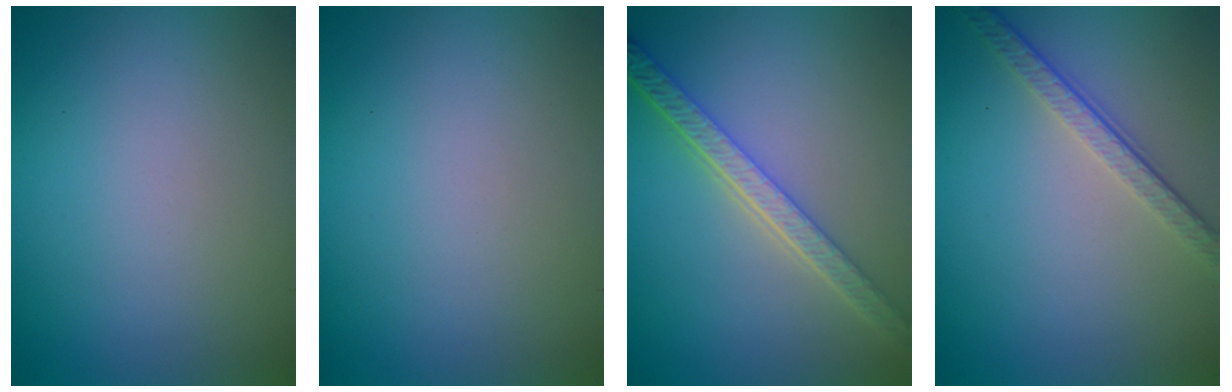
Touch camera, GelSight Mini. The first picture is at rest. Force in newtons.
{"total": 0.0}
{"total": 4.8, "press": 3.8, "slide": 3.0}
{"total": 3.5, "press": 2.6, "slide": 2.4}